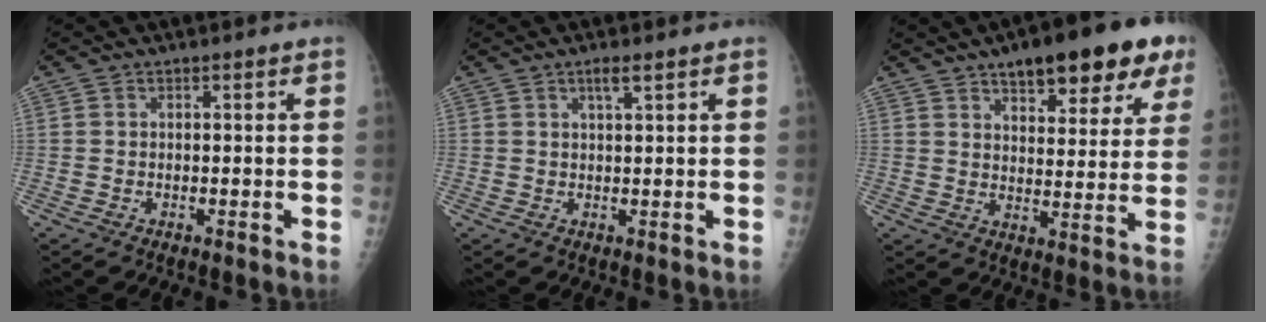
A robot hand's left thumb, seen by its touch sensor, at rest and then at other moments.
{"total": 2.1, "force": [1.3, 0.3, 1.7], "torque": [-0.035, -0.004, 0.025]}
{"total": 17.1, "force": [10.0, 6.2, 12.4], "torque": [-0.132, -0.025, 0.140]}